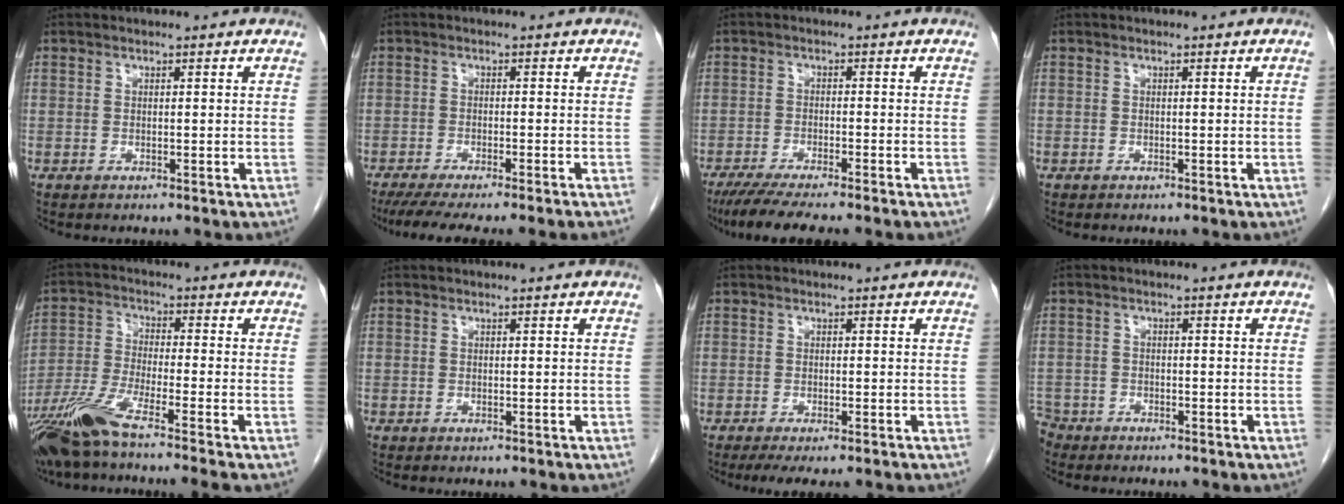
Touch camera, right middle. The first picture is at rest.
{"total": 10.6, "force": [-9.0, -0.6, 5.5], "torque": [-0.055, -0.021, -0.130]}
{"total": 8.6, "force": [-7.1, -0.1, 4.9], "torque": [-0.069, -0.021, -0.111]}
{"total": 0.0}
{"total": 10.5, "force": [-8.0, -1.3, 6.7], "torque": [-0.134, -0.033, -0.147]}
{"total": 0.0}
{"total": 4.7, "force": [-3.6, 0.9, 3.0], "torque": [-0.041, -0.012, -0.052]}
{"total": 3.7, "force": [-3.3, 1.7, -0.1], "torque": [-0.001, -0.002, -0.067]}